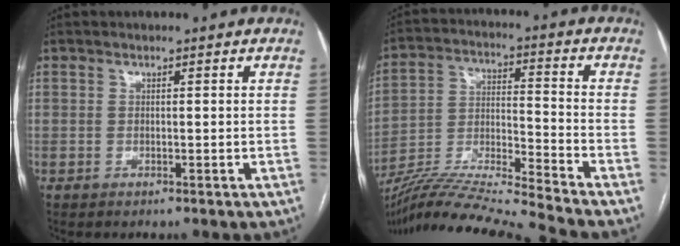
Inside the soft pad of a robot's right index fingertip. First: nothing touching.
{"total": 16.8, "force": [-15.2, -2.9, 6.4], "torque": [-0.120, 0.002, -0.275]}